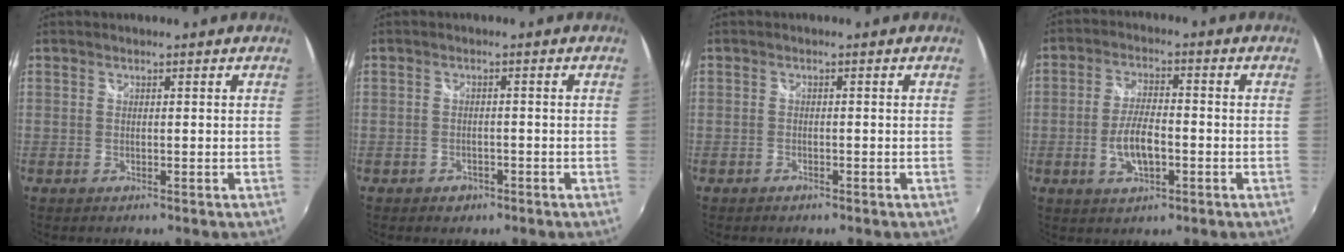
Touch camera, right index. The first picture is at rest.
{"total": 2.7, "force": [-1.6, 2.1, 0.8], "torque": [-0.021, -0.003, -0.023]}
{"total": 1.2, "force": [-1.0, 0.6, 0.3], "torque": [-0.008, -0.002, -0.018]}
{"total": 7.0, "force": [-2.1, 2.8, 6.1], "torque": [-0.123, 0.001, -0.035]}